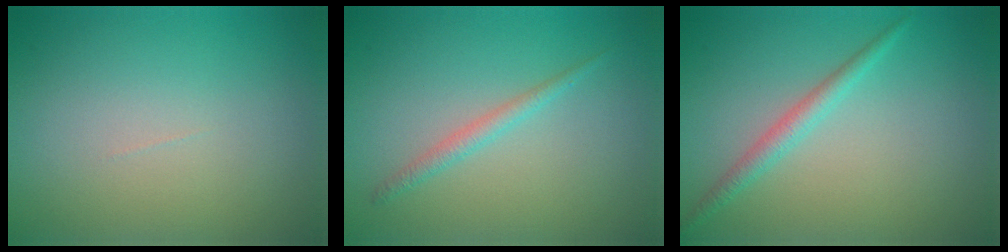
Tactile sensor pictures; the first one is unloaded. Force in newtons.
{"total": 1.4, "press": 1.4, "slide": 0.1}
{"total": 1.8, "press": 1.8, "slide": 0.1}